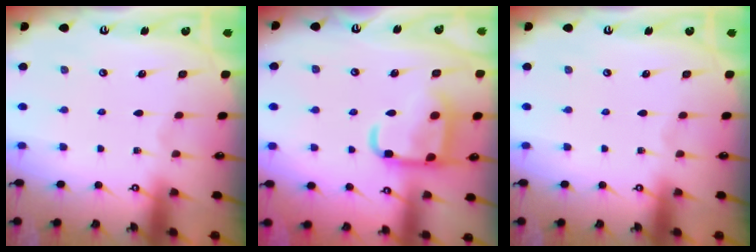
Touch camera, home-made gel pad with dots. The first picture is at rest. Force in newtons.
{"total": 14.8, "press": 14.7, "slide": 1.3}
{"total": 0.0}